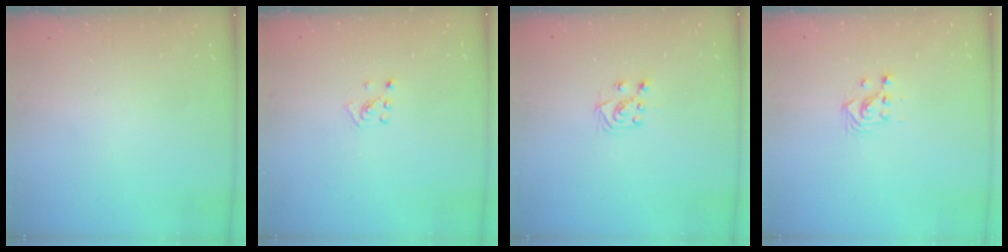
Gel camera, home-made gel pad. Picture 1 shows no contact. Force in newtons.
{"total": 3.6, "press": 3.6, "slide": 0.4}
{"total": 7.3, "press": 7.2, "slide": 0.5}
{"total": 2.9, "press": 2.9, "slide": 0.2}